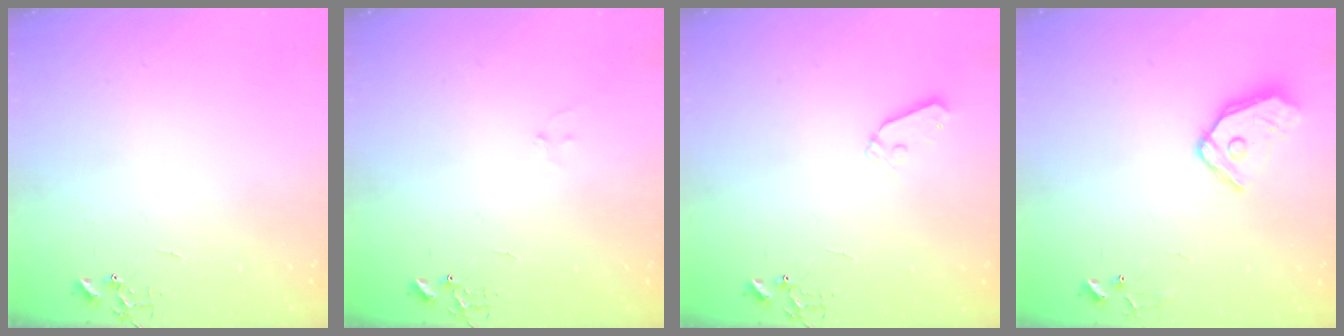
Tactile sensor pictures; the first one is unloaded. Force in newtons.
{"total": 7.0, "press": 7.0, "slide": 0.7}
{"total": 6.5, "press": 6.5, "slide": 0.6}
{"total": 12.4, "press": 12.2, "slide": 2.1}